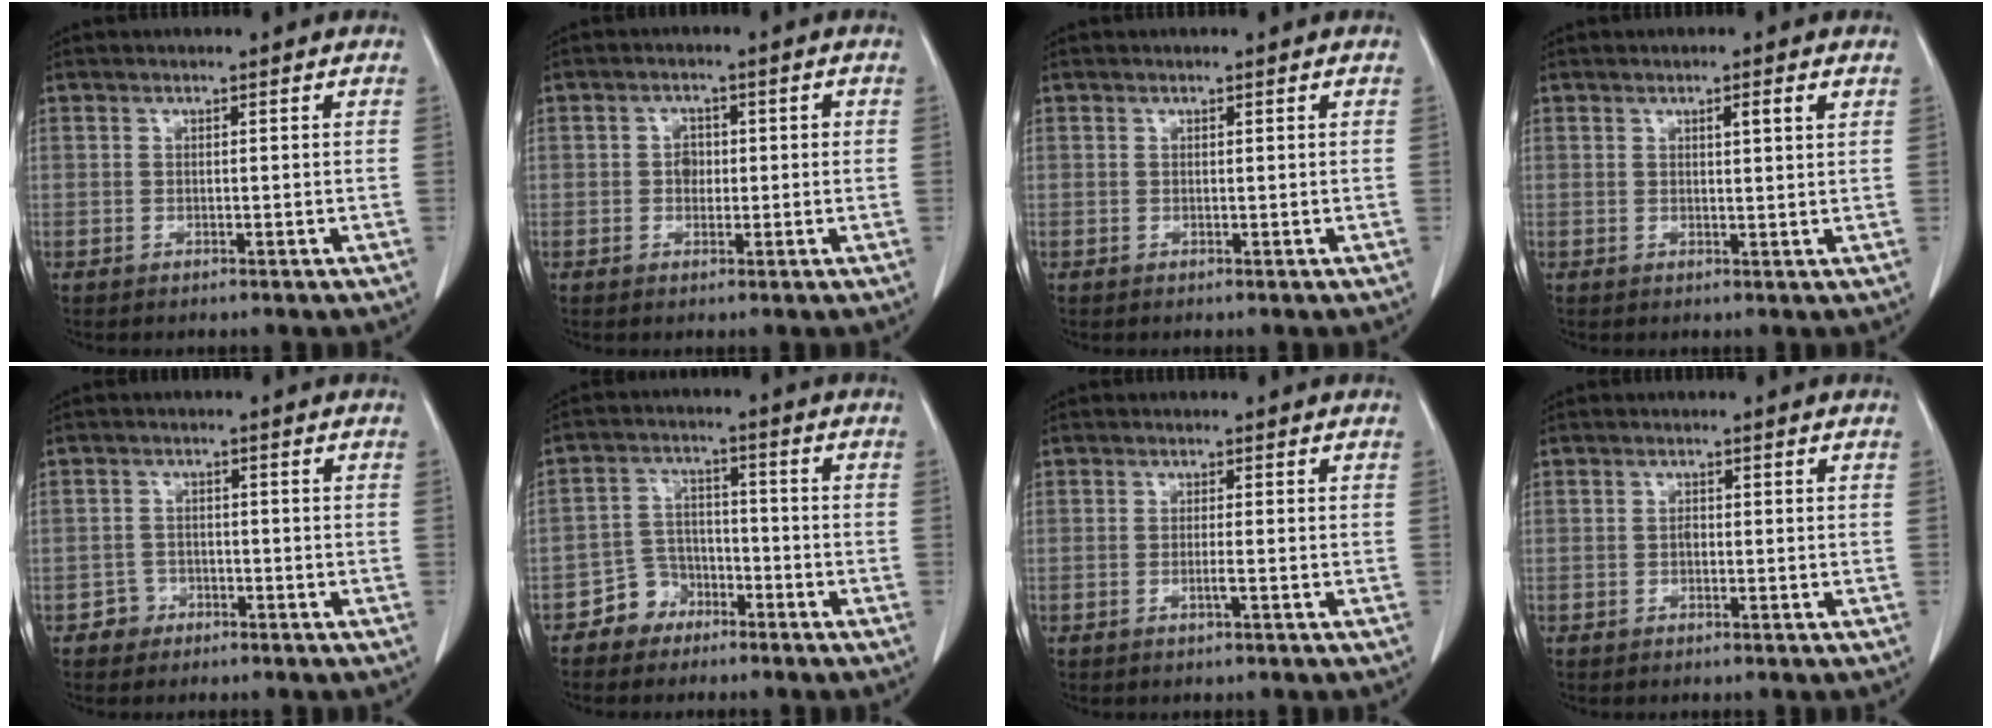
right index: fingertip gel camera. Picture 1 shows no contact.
{"total": 2.4, "force": [0.0, 2.0, 1.4], "torque": [-0.019, 0.008, 0.001]}
{"total": 0.0}
{"total": 2.1, "force": [1.1, 0.1, 1.8], "torque": [-0.032, -0.002, 0.014]}
{"total": 2.5, "force": [-1.4, 2.0, -0.3], "torque": [0.013, 0.013, -0.030]}
{"total": 5.3, "force": [-3.6, 3.8, 0.6], "torque": [-0.003, 0.015, -0.064]}
{"total": 1.2, "force": [-0.5, -0.2, 1.1], "torque": [-0.026, -0.002, -0.009]}
{"total": 0.7, "force": [-0.1, 0.4, 0.5], "torque": [-0.010, 0.002, -0.004]}